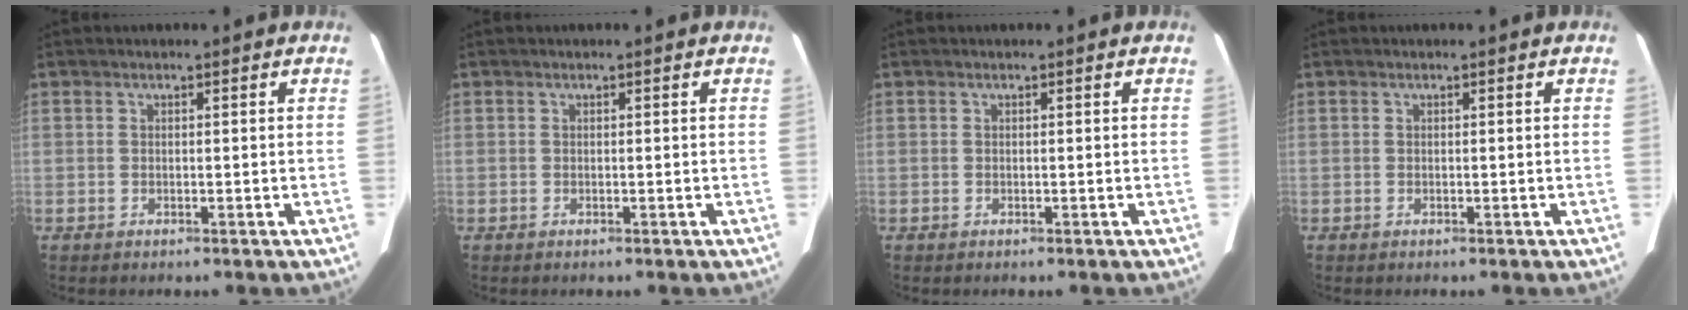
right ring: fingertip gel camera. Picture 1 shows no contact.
{"total": 0.0}
{"total": 0.0}
{"total": 0.0}